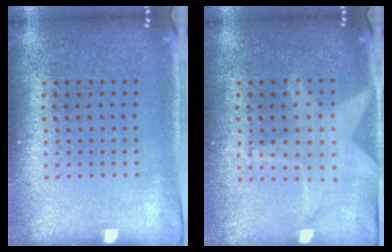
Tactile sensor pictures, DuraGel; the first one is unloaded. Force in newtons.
{"total": 1.3, "press": 1.3, "slide": 0.3}